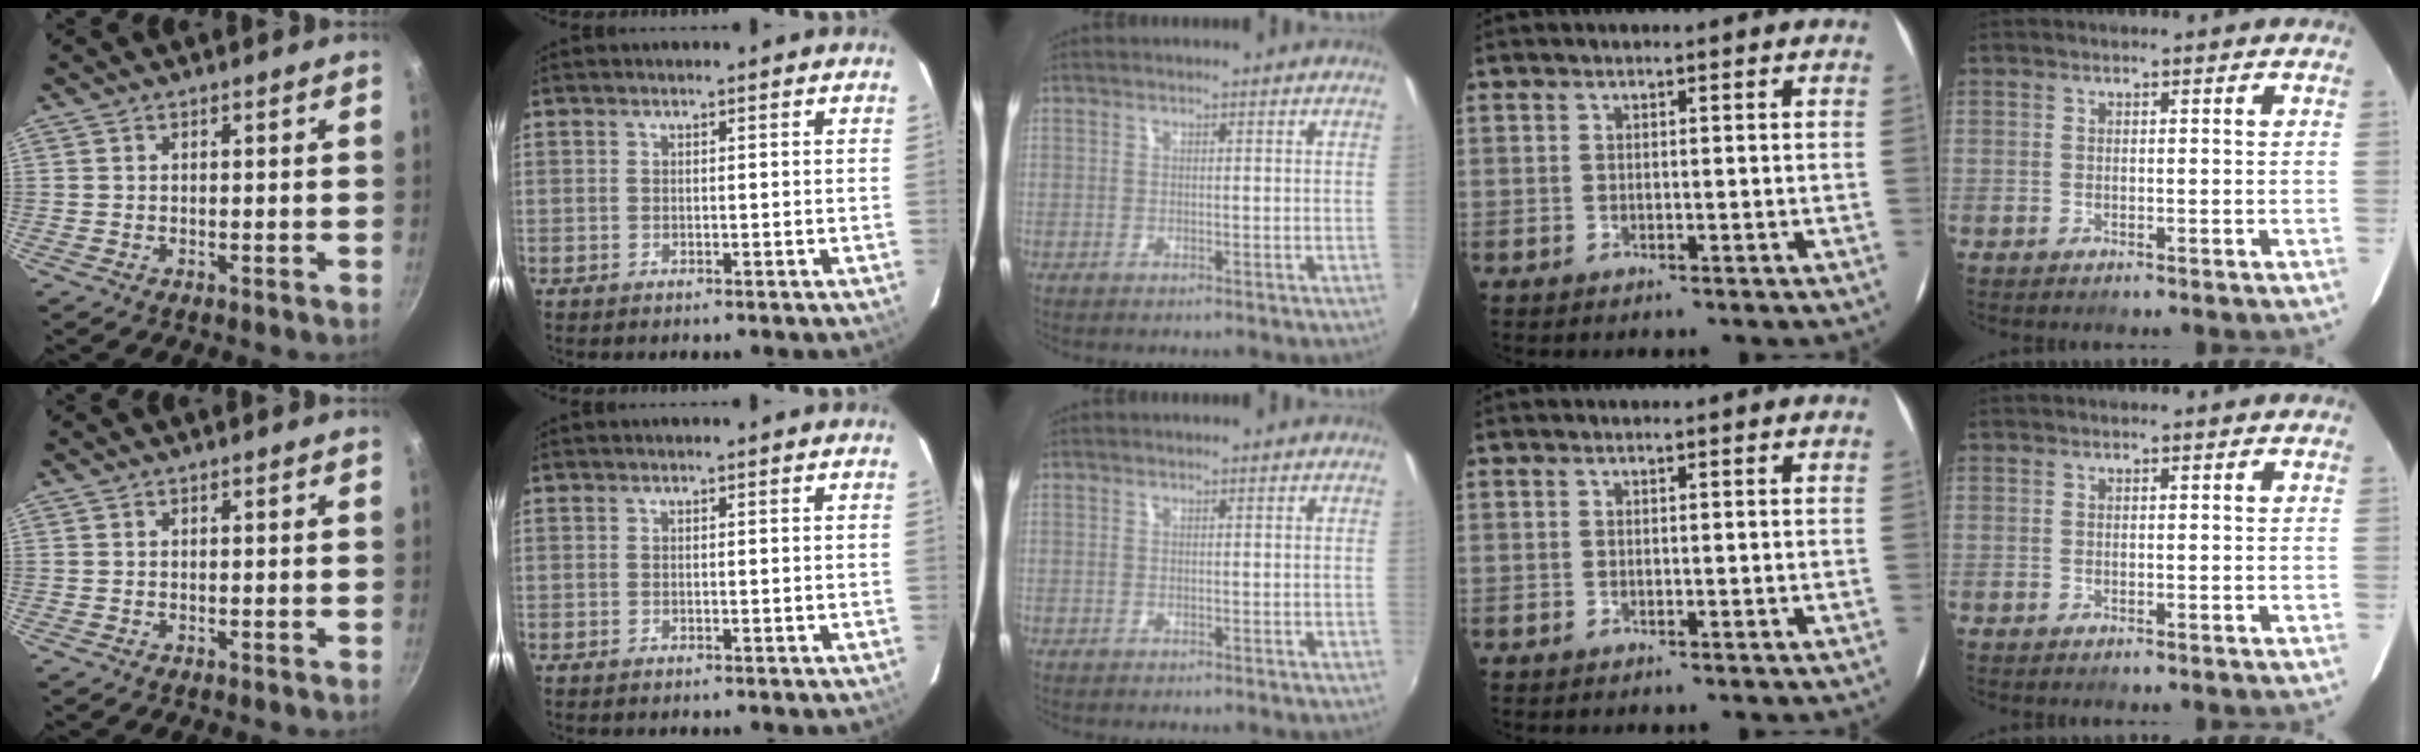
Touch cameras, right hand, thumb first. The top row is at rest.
{}